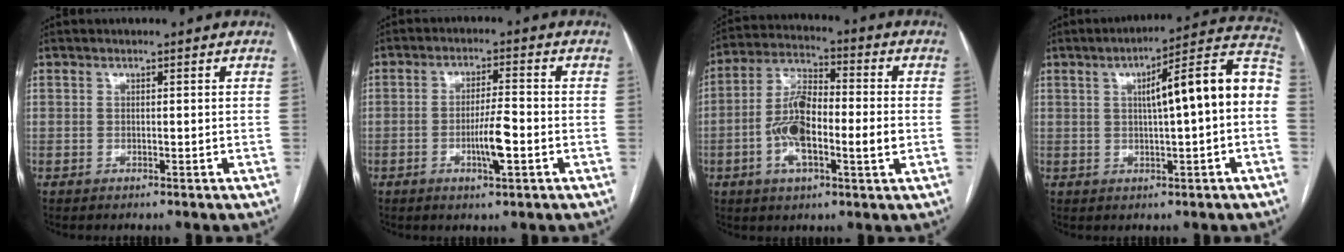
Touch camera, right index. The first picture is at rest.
{"total": 5.7, "force": [-1.8, 0.6, 5.4], "torque": [-0.099, -0.003, -0.030]}
{"total": 12.3, "force": [-1.8, 4.0, 11.5], "torque": [-0.228, 0.019, -0.036]}
{"total": 14.0, "force": [1.1, 1.3, 13.9], "torque": [-0.190, 0.041, 0.012]}